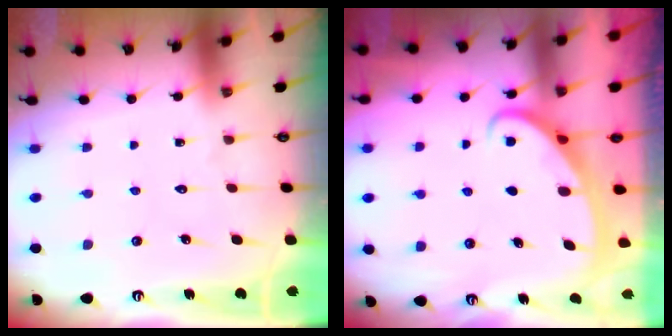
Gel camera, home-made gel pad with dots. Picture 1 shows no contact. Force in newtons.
{"total": 2.7, "press": 2.7, "slide": 0.4}